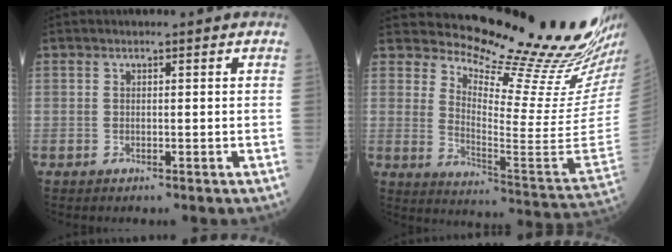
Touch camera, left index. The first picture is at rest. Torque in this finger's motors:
{"motor_torque": [1.08, -1.06, 0.19, 0.00]}